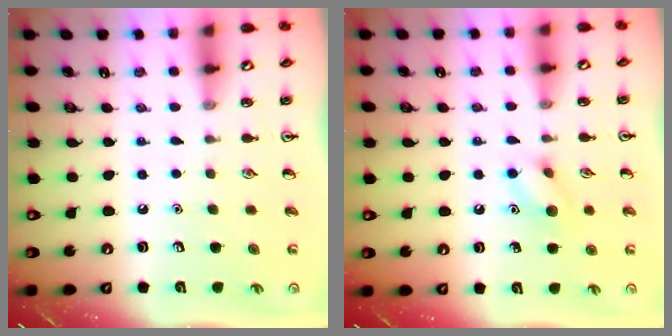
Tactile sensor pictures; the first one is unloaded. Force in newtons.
{"total": 8.1, "press": 8.0, "slide": 0.7}